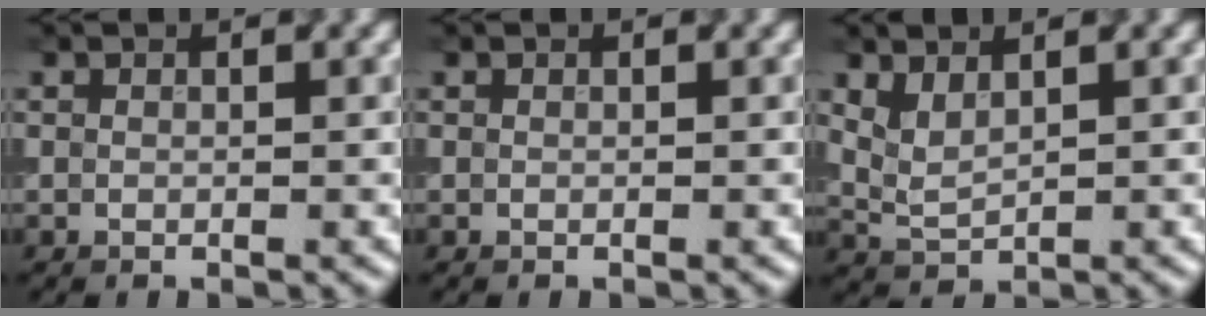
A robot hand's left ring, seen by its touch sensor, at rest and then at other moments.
{"total": 0.0}
{"total": 2.2, "force": [1.2, 0.9, 1.6], "torque": [-0.039, -0.004, 0.030]}